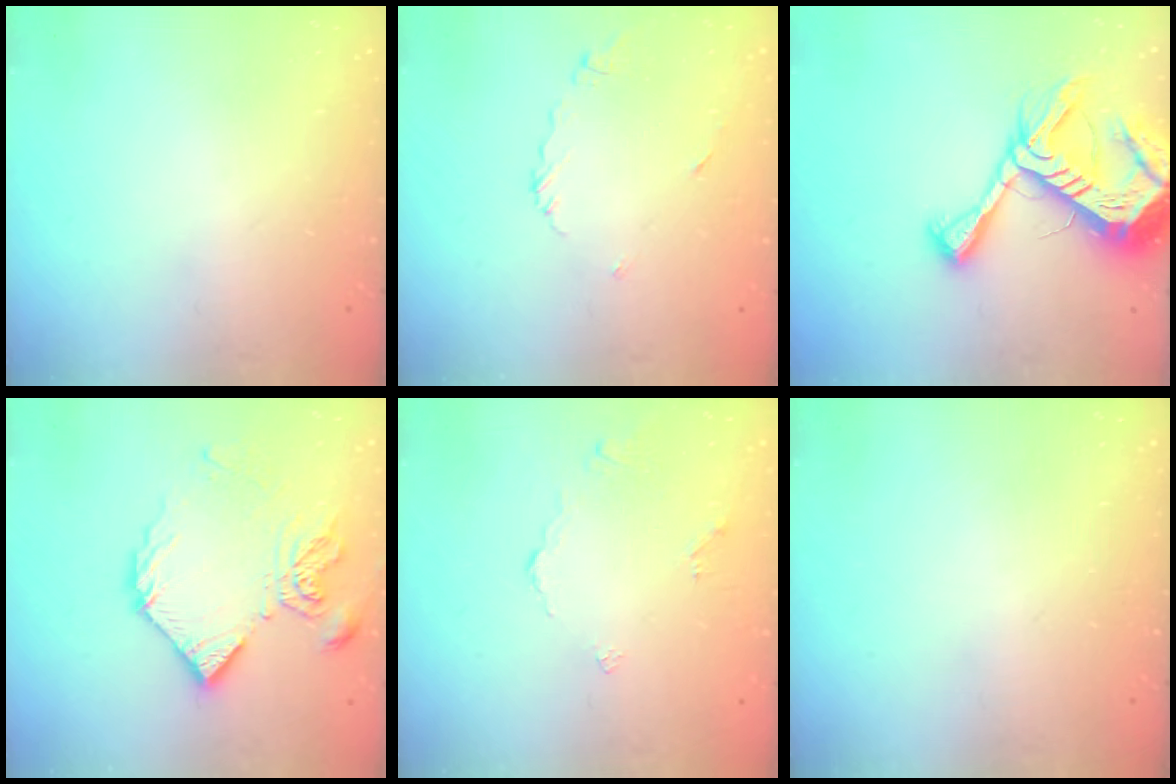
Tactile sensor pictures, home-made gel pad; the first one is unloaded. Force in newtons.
{"total": 6.9, "press": 6.9, "slide": 0.1}
{"total": 18.8, "press": 18.7, "slide": 1.9}
{"total": 11.0, "press": 11.0, "slide": 1.2}
{"total": 2.4, "press": 2.4, "slide": 0.5}
{"total": 0.0}